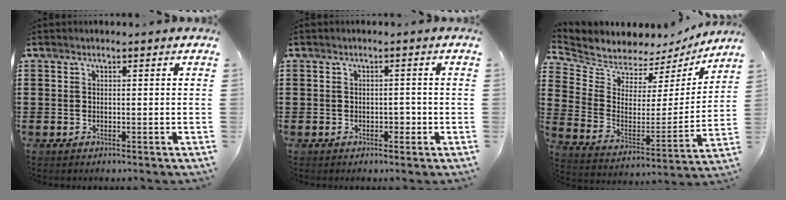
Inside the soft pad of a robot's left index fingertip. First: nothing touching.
{"total": 1.4, "force": [-0.4, 0.9, 1.0], "torque": [-0.022, 0.005, -0.012]}
{"total": 5.3, "force": [5.1, 1.5, -0.5], "torque": [-0.030, -0.050, 0.087]}